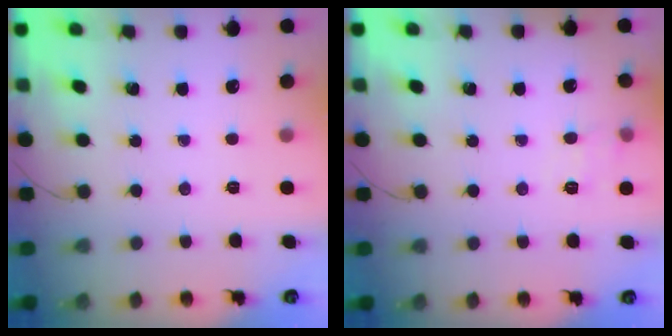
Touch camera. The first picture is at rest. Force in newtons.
{"total": 4.9, "press": 4.5, "slide": 1.7}